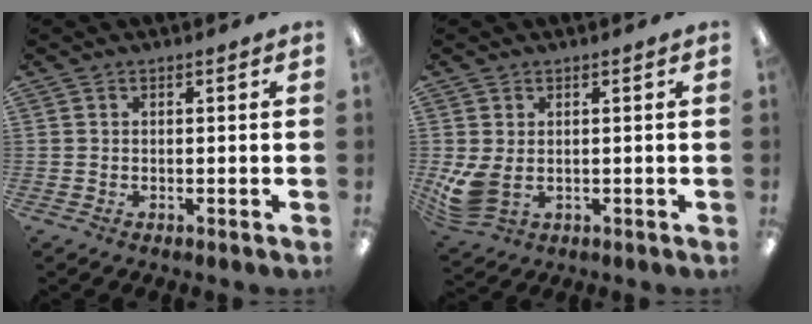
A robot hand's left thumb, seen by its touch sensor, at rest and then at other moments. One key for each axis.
{"total": 5.9, "fx": 0.2, "fy": 3.9, "fz": 4.5, "tx": -0.105, "ty": -0.010, "tz": 0.002}